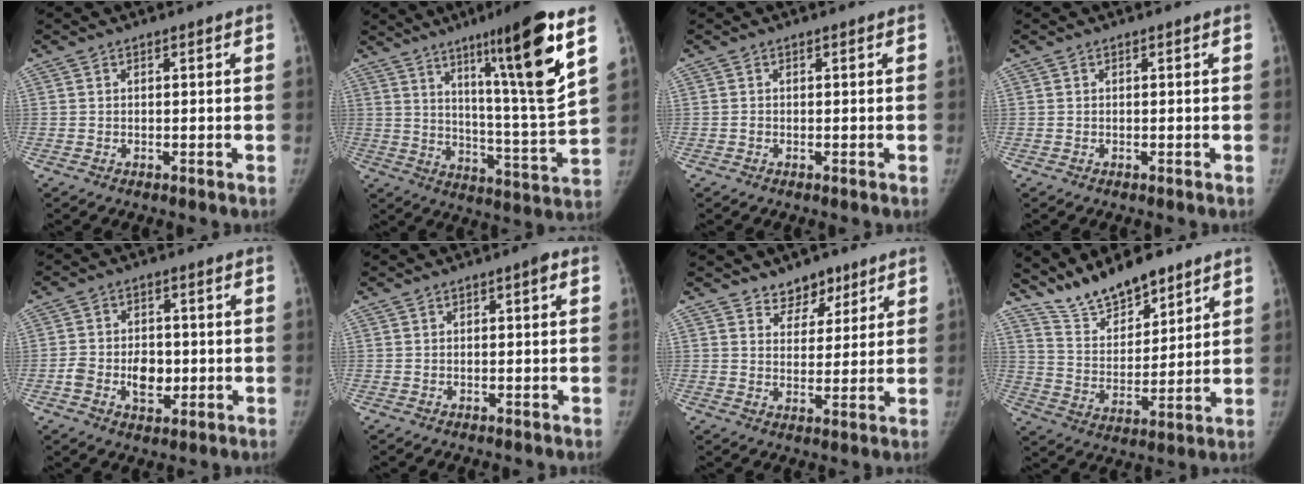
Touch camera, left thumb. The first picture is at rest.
{"total": 20.5, "force": [10.4, 1.4, 17.7], "torque": [-0.250, -0.055, 0.165]}
{"total": 0.0}
{"total": 0.0}
{"total": 7.1, "force": [-1.4, 4.9, 4.9], "torque": [-0.063, 0.008, -0.019]}
{"total": 1.3, "force": [0.4, 0.2, 1.2], "torque": [-0.023, 0.002, 0.003]}
{"total": 5.5, "force": [4.2, 3.4, 1.2], "torque": [0.016, -0.028, 0.068]}
{"total": 12.1, "force": [10.2, 3.9, 5.1], "torque": [-0.064, -0.059, 0.193]}